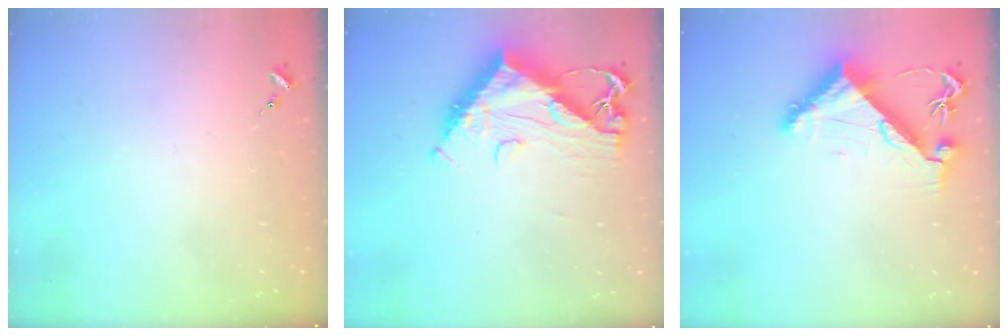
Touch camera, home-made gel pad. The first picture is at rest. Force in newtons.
{"total": 13.6, "press": 13.6, "slide": 1.1}
{"total": 8.5, "press": 8.4, "slide": 1.4}